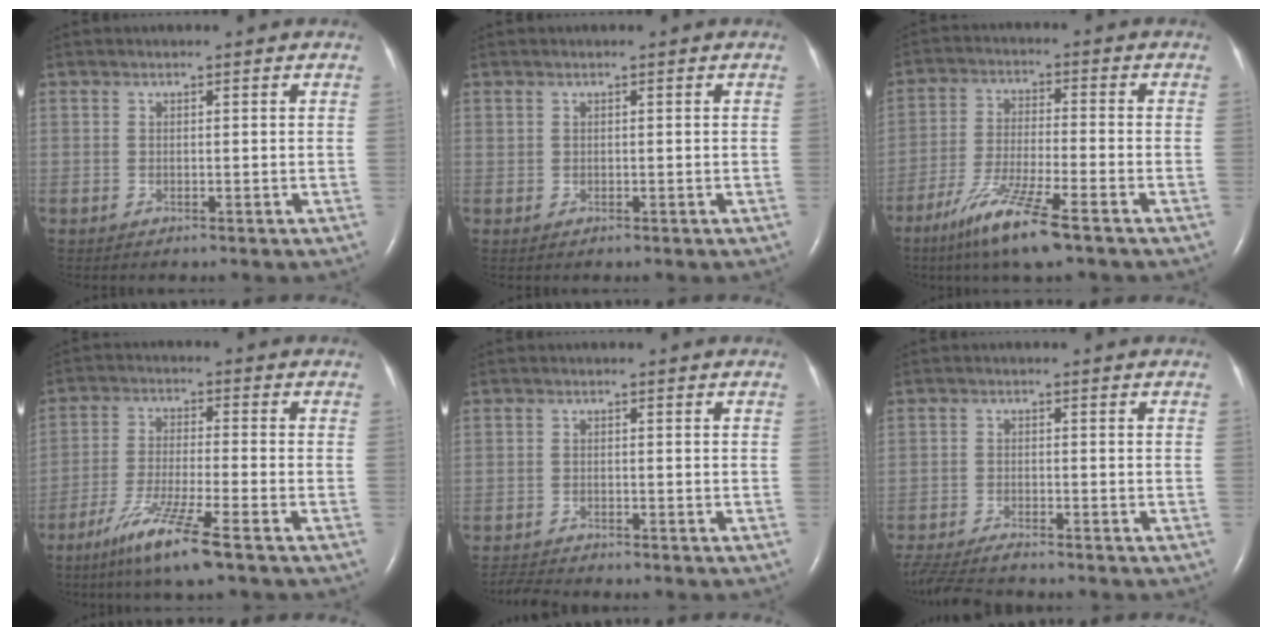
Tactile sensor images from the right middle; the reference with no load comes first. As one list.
[{"total": 0.0}, {"total": 10.3, "force": [-6.7, 0.3, 7.8], "torque": [-0.162, -0.031, -0.126]}, {"total": 9.5, "force": [-6.0, -0.4, 7.3], "torque": [-0.149, -0.031, -0.114]}, {"total": 2.6, "force": [-2.6, -0.2, 0.1], "torque": [-0.005, -0.015, -0.045]}, {"total": 8.7, "force": [-7.8, 0.9, 3.7], "torque": [-0.064, -0.023, -0.133]}]